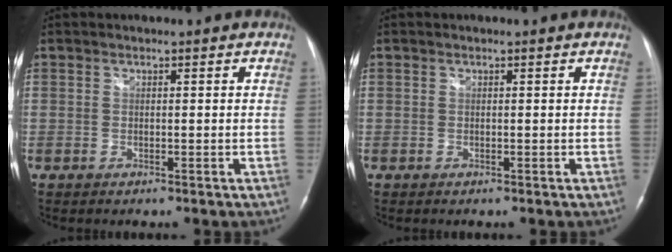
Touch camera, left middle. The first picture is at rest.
{"total": 0.0}